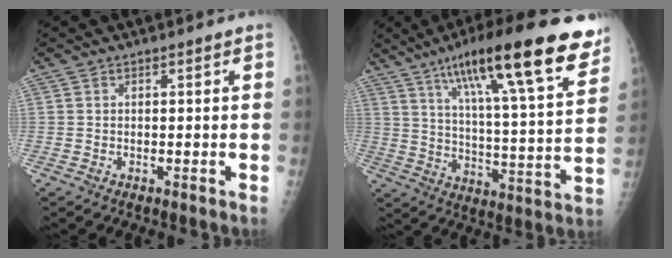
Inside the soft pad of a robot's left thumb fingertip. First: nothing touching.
{"total": 24.9, "force": [15.1, 4.7, 19.3], "torque": [-0.280, -0.036, 0.235]}